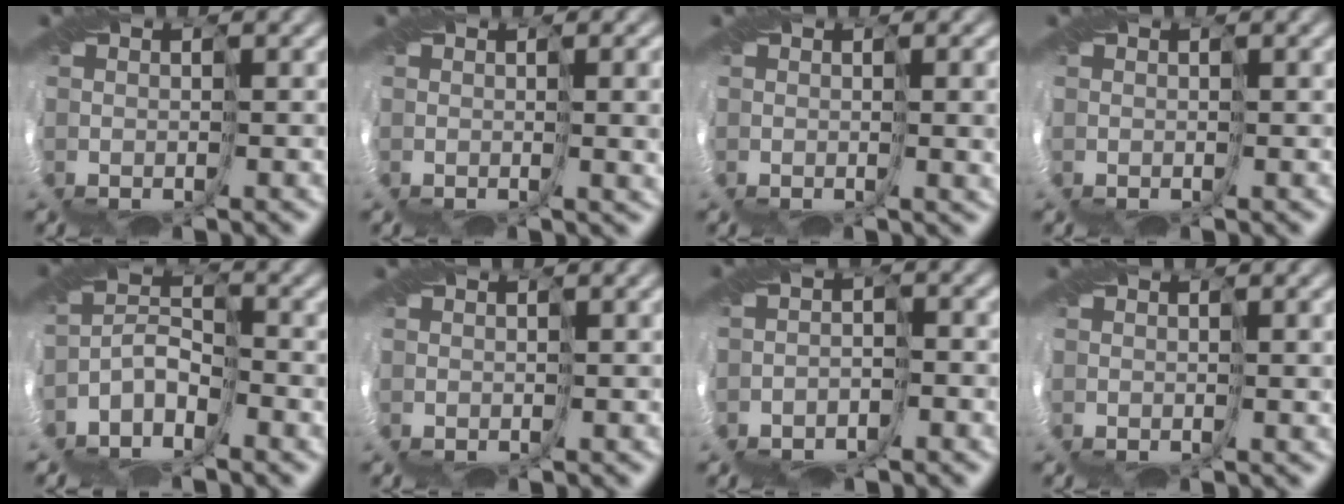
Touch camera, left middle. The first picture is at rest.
{"total": 5.6, "force": [0.5, 1.9, 5.2], "torque": [-0.085, 0.003, 0.032]}
{"total": 4.6, "force": [0.3, 1.6, 4.3], "torque": [-0.069, 0.000, 0.026]}
{"total": 0.7, "force": [0.3, 0.1, 0.7], "torque": [-0.016, -0.001, 0.005]}
{"total": 4.0, "force": [-3.7, 0.6, 1.4], "torque": [-0.024, 0.004, -0.079]}
{"total": 0.8, "force": [0.2, 0.2, 0.8], "torque": [-0.014, 0.001, 0.004]}
{"total": 2.6, "force": [-2.4, 0.3, 1.0], "torque": [-0.018, -0.002, -0.050]}
{"total": 2.4, "force": [0.5, 0.7, 2.2], "torque": [-0.038, 0.001, 0.013]}